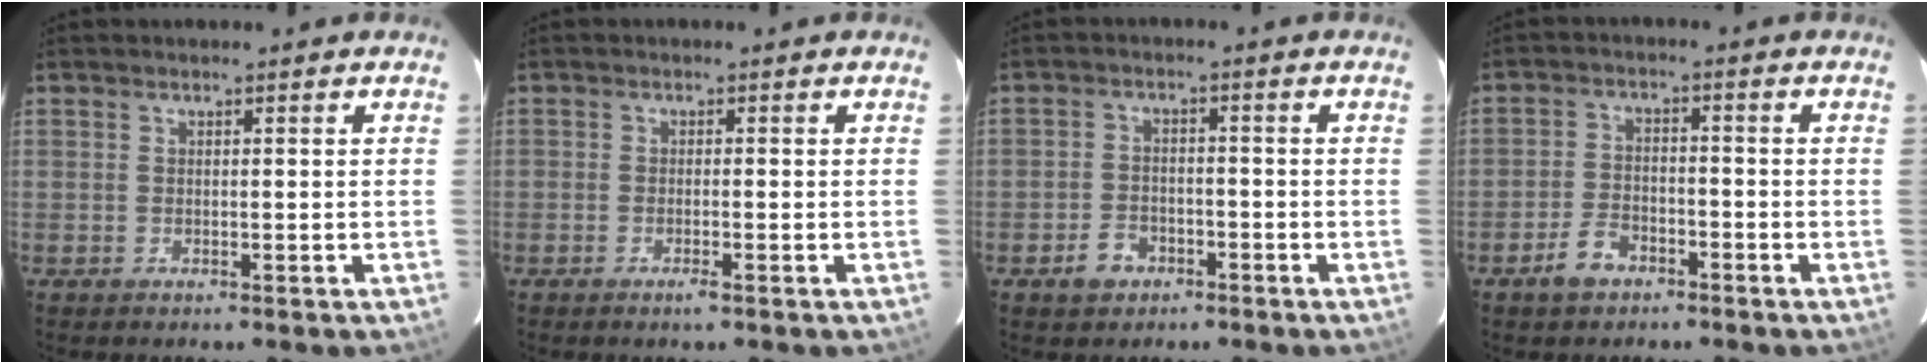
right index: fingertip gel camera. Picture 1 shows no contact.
{"total": 1.4, "force": [-0.9, 0.0, 1.1], "torque": [-0.021, -0.003, -0.016]}
{"total": 3.8, "force": [-2.2, 2.8, 1.5], "torque": [-0.026, 0.006, -0.032]}
{"total": 4.5, "force": [-3.0, 2.6, 2.2], "torque": [-0.047, 0.003, -0.051]}